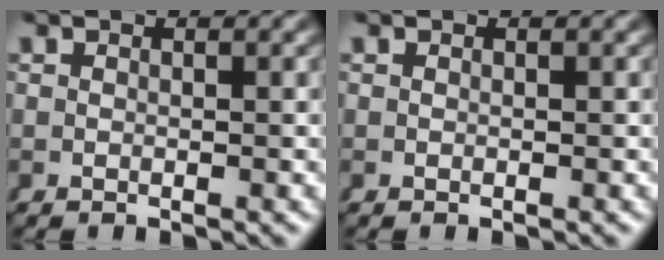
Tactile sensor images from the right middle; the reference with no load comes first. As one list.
[{"total": 0.0}]